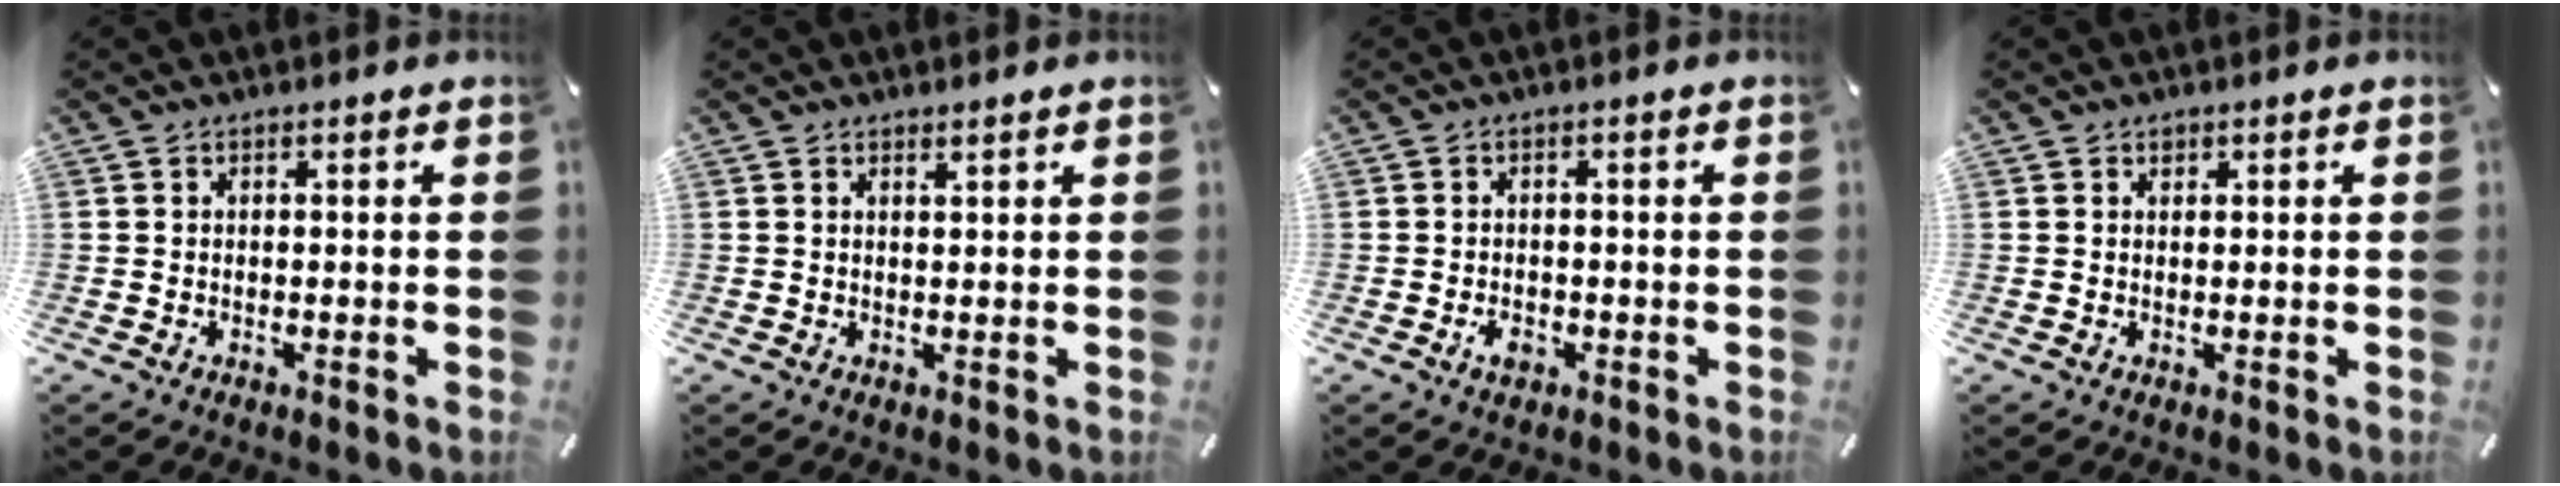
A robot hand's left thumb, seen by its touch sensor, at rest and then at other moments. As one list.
[{"total": 1.0, "force": [0.9, 0.1, 0.4], "torque": [-0.007, -0.001, 0.016]}, {"total": 2.7, "force": [-1.1, 1.7, 1.7], "torque": [-0.031, 0.004, -0.019]}, {"total": 0.8, "force": [0.4, 0.7, 0.2], "torque": [0.006, -0.002, 0.006]}]